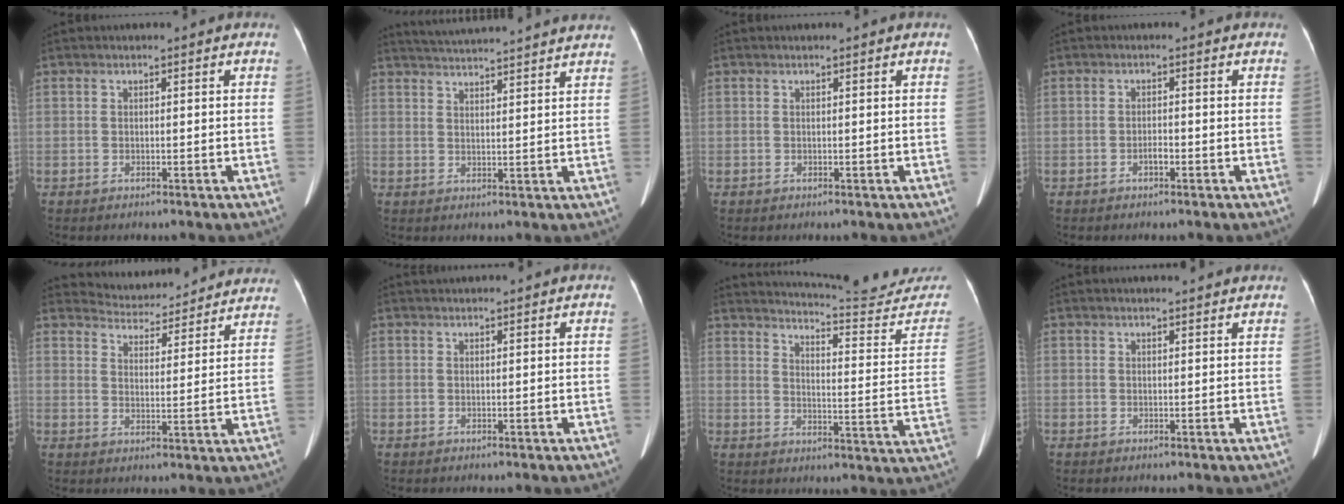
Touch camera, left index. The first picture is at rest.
{"total": 15.0, "force": [14.1, -0.3, 5.1], "torque": [-0.093, 0.009, 0.189]}
{"total": 0.6, "force": [0.5, -0.1, 0.3], "torque": [-0.003, 0.007, 0.012]}
{"total": 1.2, "force": [-0.9, 0.4, 0.8], "torque": [-0.015, -0.001, -0.016]}
{"total": 14.8, "force": [14.4, 3.2, 2.0], "torque": [-0.013, 0.003, 0.174]}
{"total": 2.2, "force": [2.0, -0.4, 0.6], "torque": [-0.006, 0.025, 0.039]}
{"total": 22.0, "force": [21.4, 0.0, 5.1], "torque": [-0.076, -0.122, 0.251]}
{"total": 4.4, "force": [4.2, 0.2, 1.4], "torque": [-0.021, 0.016, 0.044]}